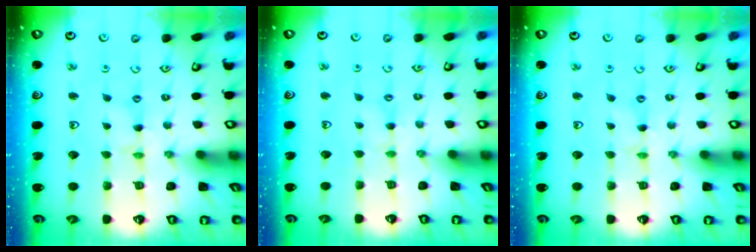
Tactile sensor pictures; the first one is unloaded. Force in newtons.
{"total": 1.6, "press": 1.5, "slide": 0.3}
{"total": 0.0}